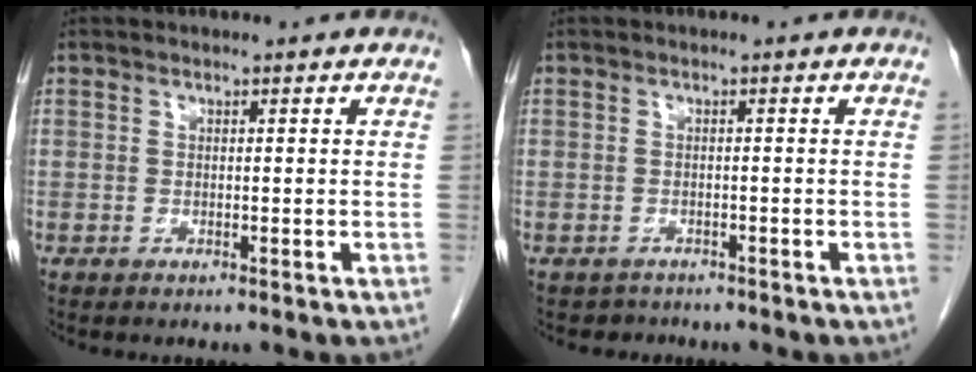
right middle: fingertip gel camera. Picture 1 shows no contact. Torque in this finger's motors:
{"motor_torque": [-0.23, -0.34, -0.06, -0.02]}